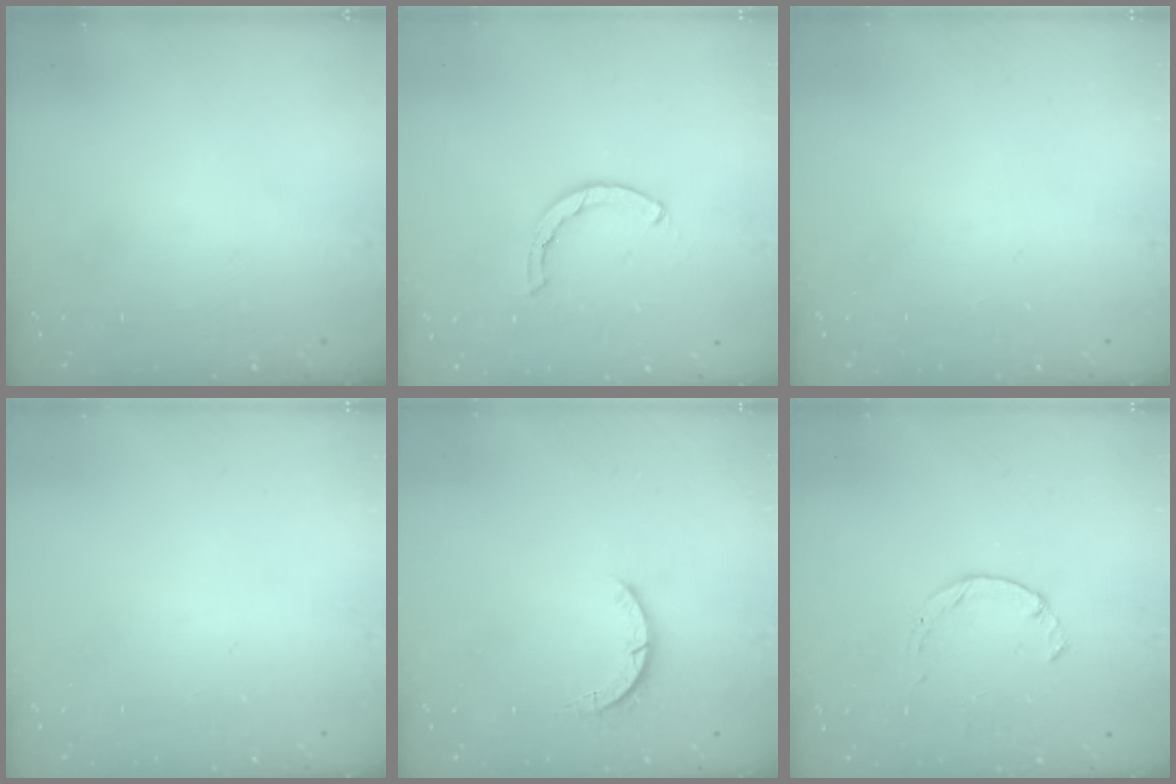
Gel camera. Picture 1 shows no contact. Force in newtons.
{"total": 2.1, "press": 2.1, "slide": 0.2}
{"total": 0.0}
{"total": 0.0}
{"total": 2.7, "press": 2.7, "slide": 0.4}
{"total": 1.0, "press": 1.0, "slide": 0.3}